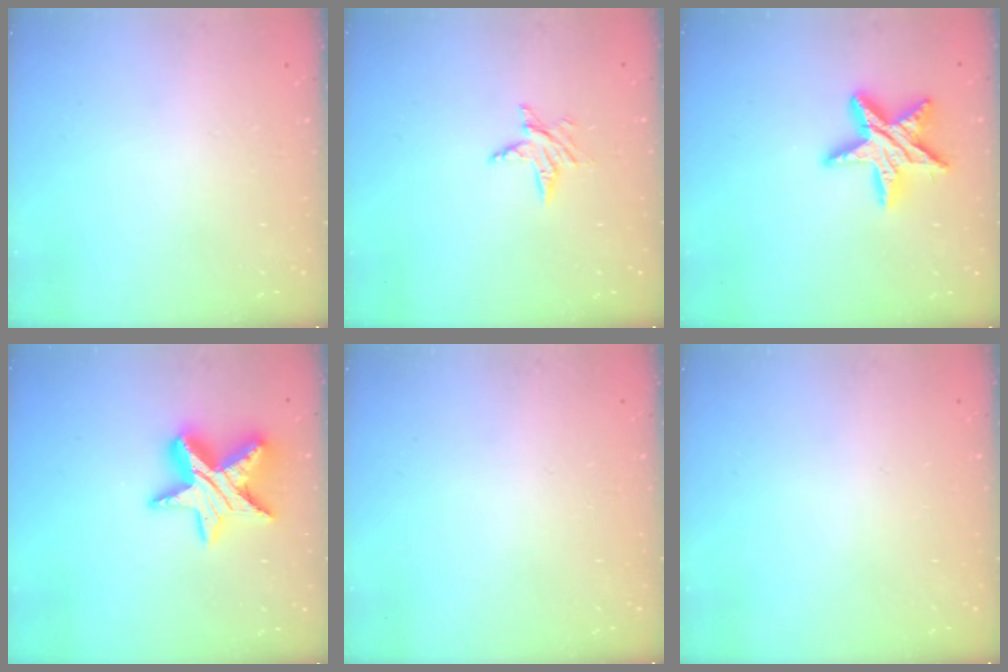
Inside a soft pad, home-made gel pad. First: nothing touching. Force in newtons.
{"total": 5.5, "press": 5.5, "slide": 0.5}
{"total": 14.6, "press": 14.6, "slide": 1.1}
{"total": 16.4, "press": 16.4, "slide": 0.9}
{"total": 0.0}
{"total": 0.0}